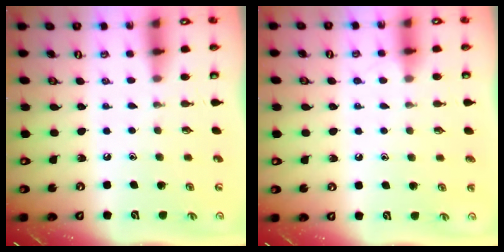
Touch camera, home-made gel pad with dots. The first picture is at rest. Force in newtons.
{"total": 2.6, "press": 2.5, "slide": 0.3}